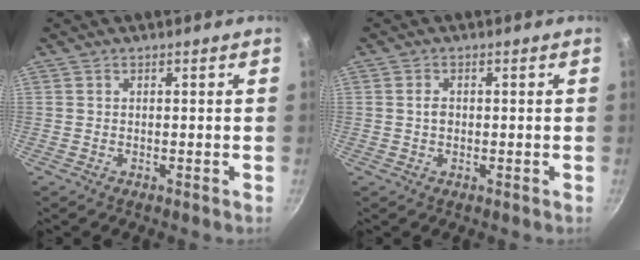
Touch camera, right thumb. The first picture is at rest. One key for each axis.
{"total": 1.8, "fx": 0.0, "fy": 1.3, "fz": 1.2, "tx": -0.020, "ty": 0.003, "tz": -0.001}